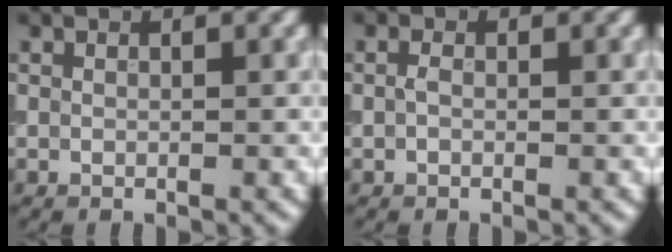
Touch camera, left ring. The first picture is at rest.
{"total": 0.7, "force": [0.0, 0.3, 0.6], "torque": [-0.017, 0.004, -0.002]}